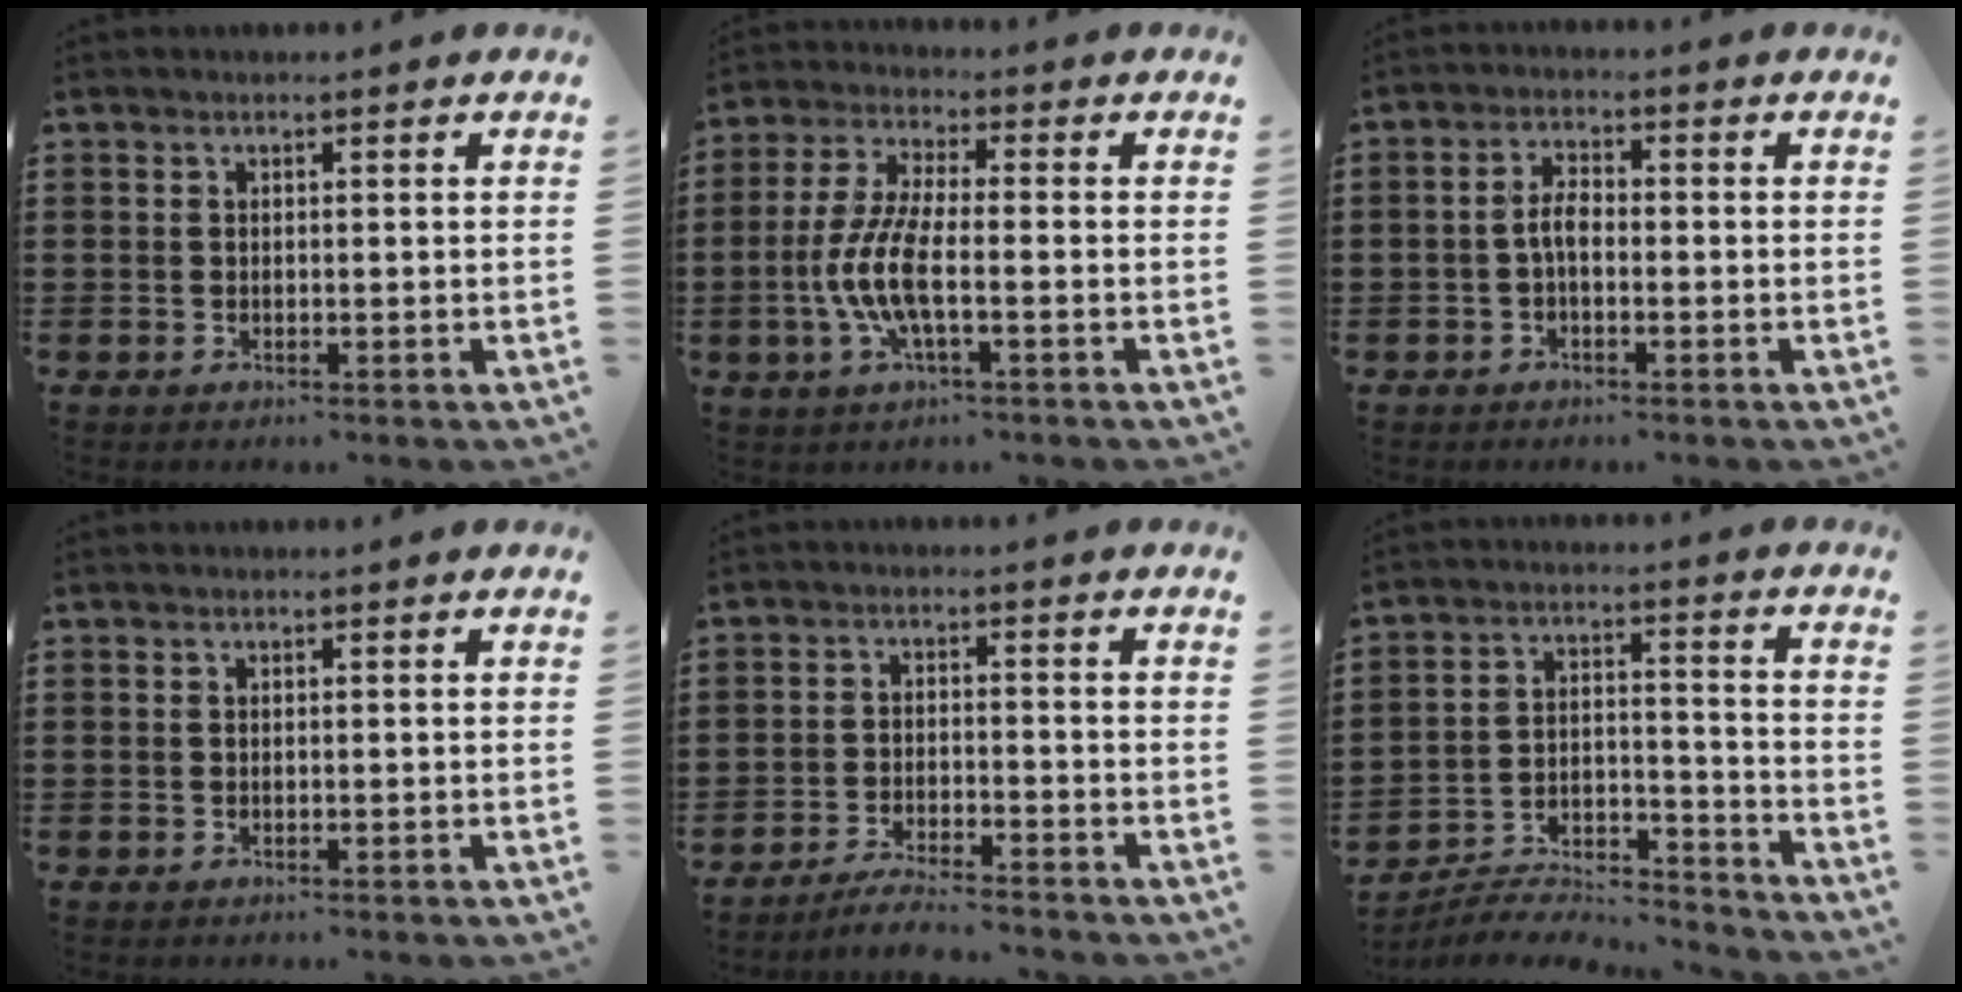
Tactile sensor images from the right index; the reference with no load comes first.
{"total": 8.2, "force": [-2.2, 2.6, 7.5], "torque": [-0.177, -0.014, -0.049]}
{"total": 2.9, "force": [-0.7, 1.1, 2.5], "torque": [-0.062, 0.001, -0.019]}
{"total": 0.0}
{"total": 3.6, "force": [-3.5, -0.1, 0.9], "torque": [-0.018, 0.001, -0.070]}
{"total": 6.0, "force": [-5.9, 0.8, 1.0], "torque": [-0.025, 0.006, -0.120]}